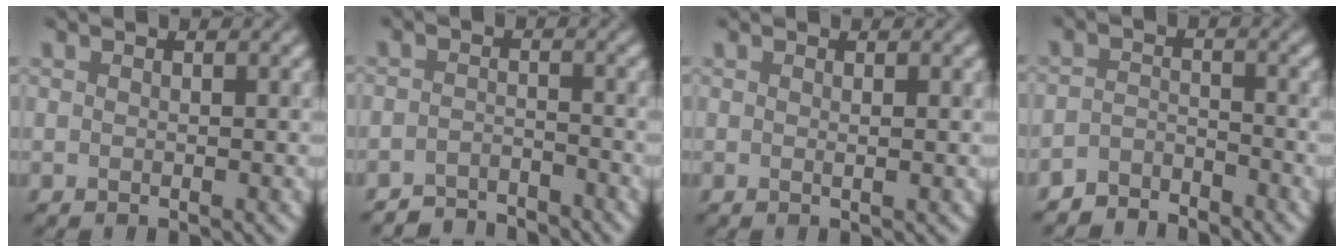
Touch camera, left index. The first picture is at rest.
{"total": 3.0, "force": [-3.0, 0.3, -0.1], "torque": [0.005, 0.007, -0.055]}
{"total": 0.5, "force": [0.1, 0.2, 0.5], "torque": [-0.005, 0.004, -0.002]}
{"total": 3.0, "force": [-3.0, 0.6, -0.1], "torque": [0.004, 0.007, -0.062]}